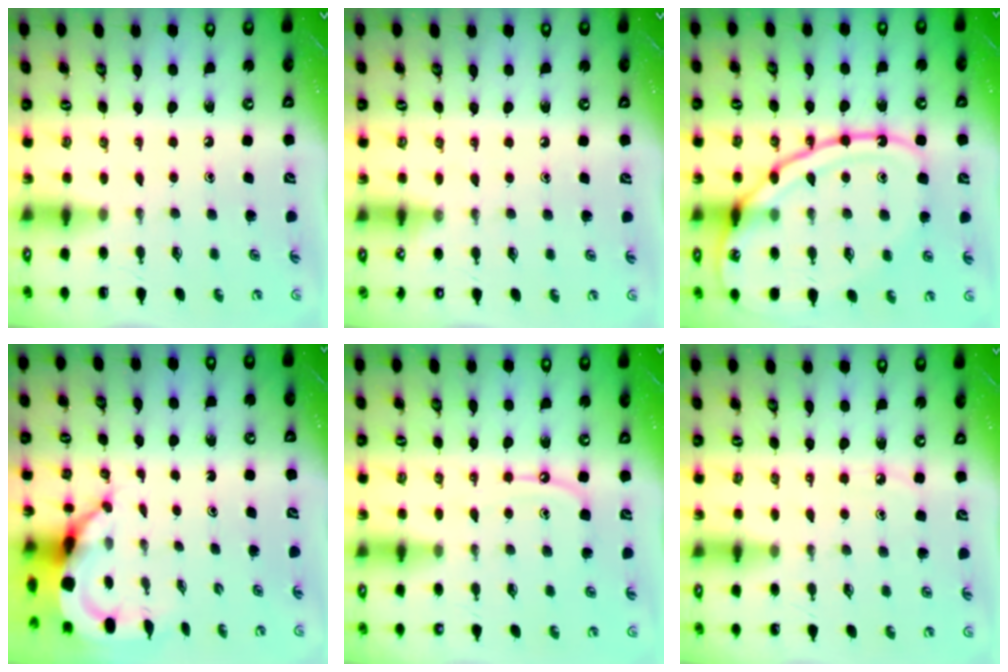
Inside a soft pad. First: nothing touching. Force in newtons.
{"total": 3.0, "press": 2.9, "slide": 0.4}
{"total": 17.3, "press": 17.2, "slide": 1.6}
{"total": 5.5, "press": 5.4, "slide": 0.6}
{"total": 7.2, "press": 7.1, "slide": 0.8}
{"total": 3.8, "press": 3.7, "slide": 0.5}